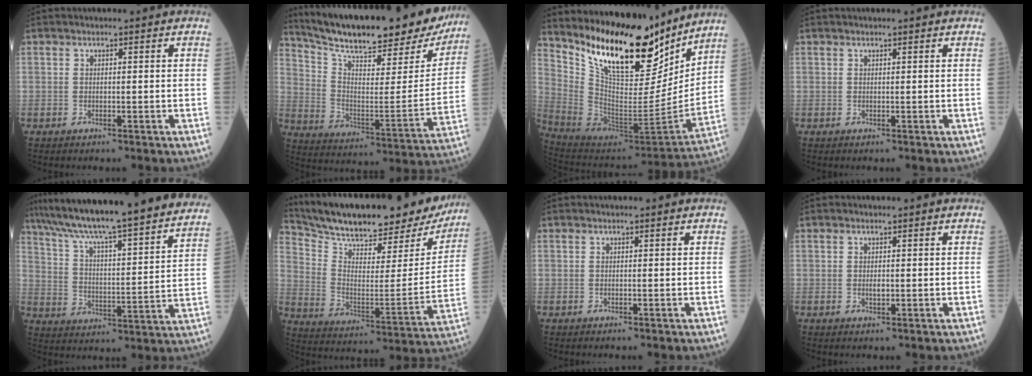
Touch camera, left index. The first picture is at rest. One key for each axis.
{"total": 27.4, "fx": 23.8, "fy": 5.9, "fz": 12.4, "tx": -0.204, "ty": -0.033, "tz": 0.332}
{"total": 21.3, "fx": 17.0, "fy": 6.2, "fz": 11.3, "tx": -0.194, "ty": -0.040, "tz": 0.297}
{"total": 0.9, "fx": 0.8, "fy": 0.0, "fz": 0.4, "tx": -0.007, "ty": 0.013, "tz": 0.014}
{"total": 30.2, "fx": 26.8, "fy": 1.2, "fz": 13.7, "tx": -0.223, "ty": -0.038, "tz": 0.365}
{"total": 27.2, "fx": 24.0, "fy": 7.3, "fz": 10.4, "tx": -0.181, "ty": -0.030, "tz": 0.334}
{"total": 0.0}
{"total": 1.0, "fx": 0.0, "fy": 0.5, "fz": 0.8, "tx": -0.018, "ty": -0.002, "tz": 0.002}